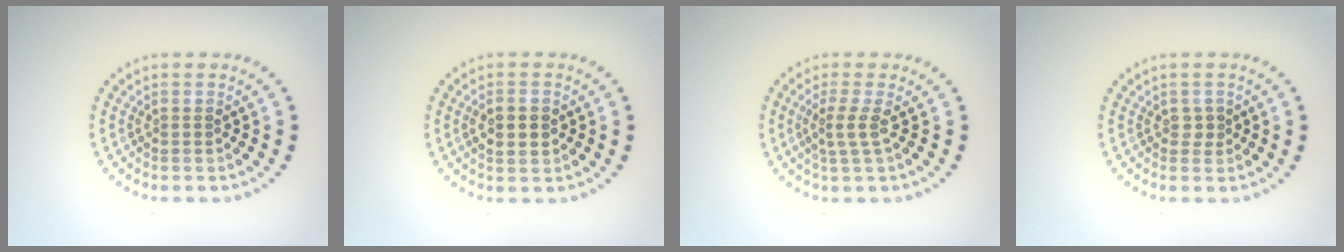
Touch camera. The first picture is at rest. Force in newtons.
{"total": 2.2, "press": 2.2, "slide": 0.1}
{"total": 2.2, "press": 1.6, "slide": 1.5}
{"total": 0.9, "press": 0.8, "slide": 0.3}